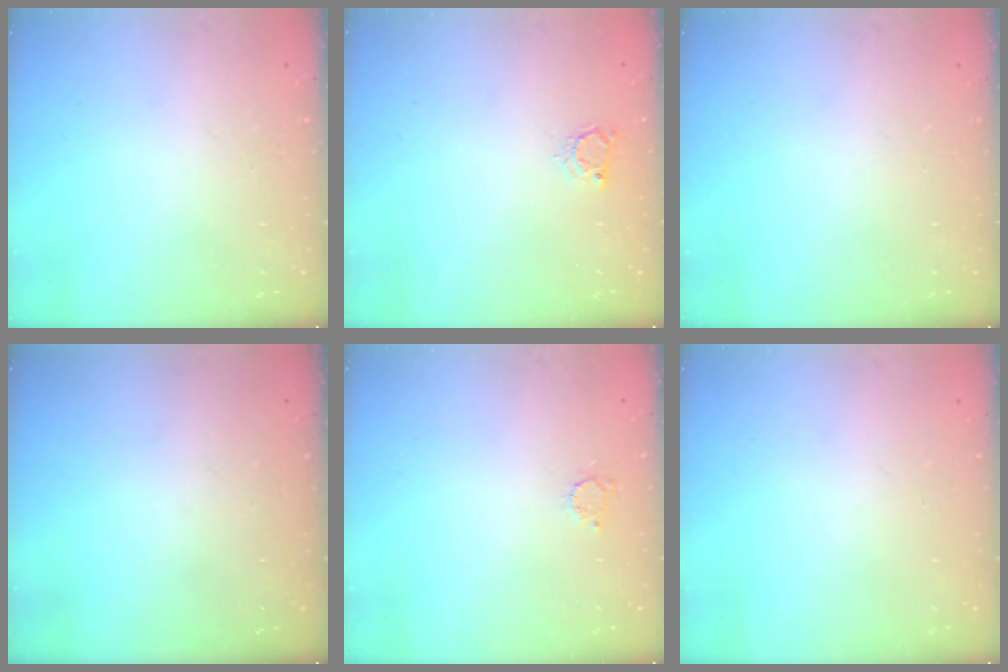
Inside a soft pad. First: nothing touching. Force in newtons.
{"total": 3.1, "press": 3.1, "slide": 0.4}
{"total": 0.0}
{"total": 0.0}
{"total": 2.4, "press": 2.4, "slide": 0.4}
{"total": 0.0}